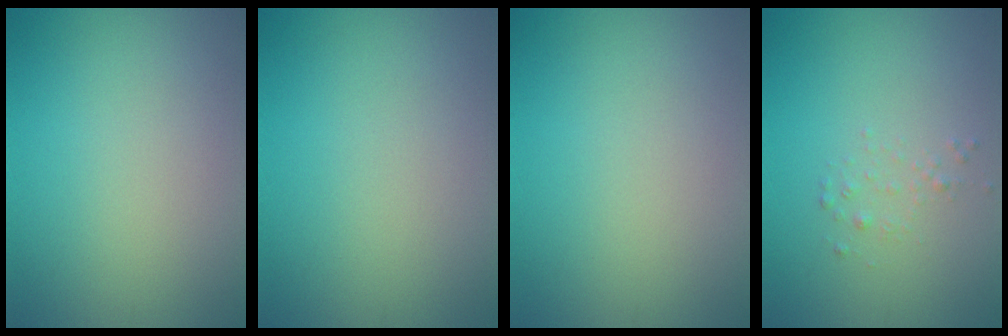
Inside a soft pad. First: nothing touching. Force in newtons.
{"total": 0.0}
{"total": 0.0}
{"total": 0.8, "press": 0.8, "slide": 0.1}